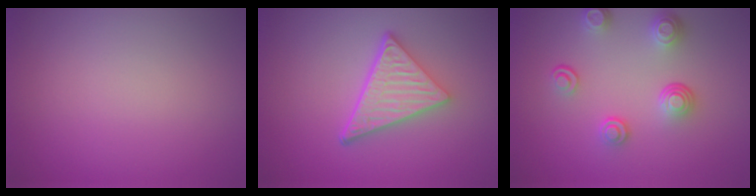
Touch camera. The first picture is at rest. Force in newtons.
{"total": 5.1, "press": 3.8, "slide": 3.5}
{"total": 3.8, "press": 2.8, "slide": 2.5}